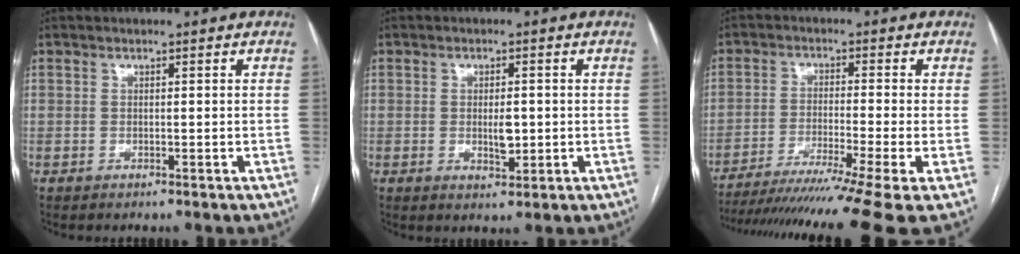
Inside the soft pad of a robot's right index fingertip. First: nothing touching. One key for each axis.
{"total": 3.4, "fx": -0.2, "fy": 1.3, "fz": 3.2, "tx": -0.054, "ty": -0.003, "tz": 0.000}
{"total": 17.2, "fx": -13.6, "fy": -2.4, "fz": 10.3, "tx": -0.140, "ty": -0.041, "tz": -0.213}